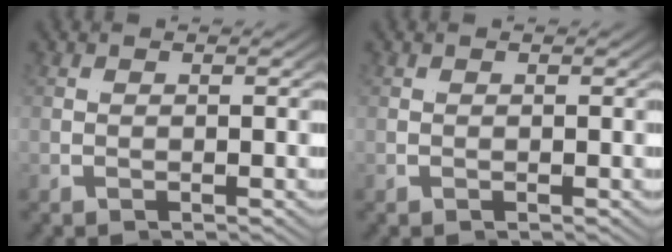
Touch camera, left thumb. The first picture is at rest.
{"total": 0.0}